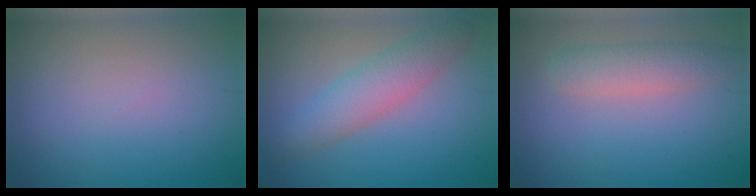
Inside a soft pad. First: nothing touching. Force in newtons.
{"total": 3.9, "press": 3.9, "slide": 0.1}
{"total": 3.0, "press": 3.0, "slide": 0.1}